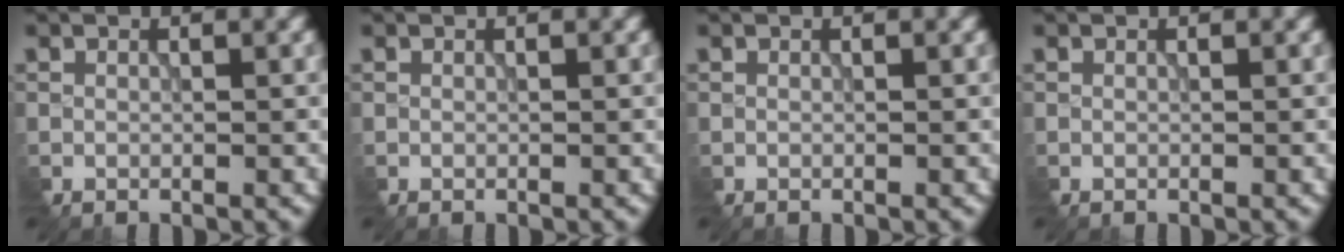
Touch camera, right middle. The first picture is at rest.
{"total": 0.0}
{"total": 0.0}
{"total": 0.0}